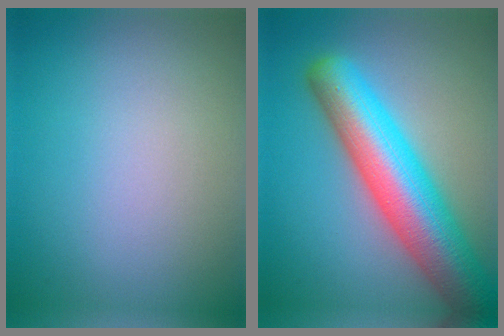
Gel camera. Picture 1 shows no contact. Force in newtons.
{"total": 10.3, "press": 10.3, "slide": 0.4}